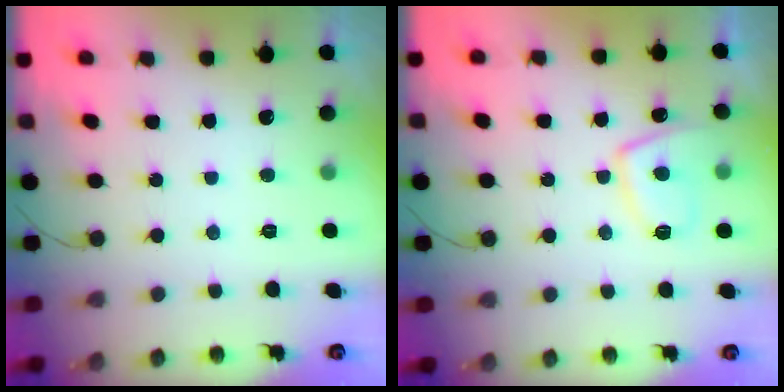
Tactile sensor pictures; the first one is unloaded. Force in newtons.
{"total": 9.8, "press": 9.7, "slide": 1.4}